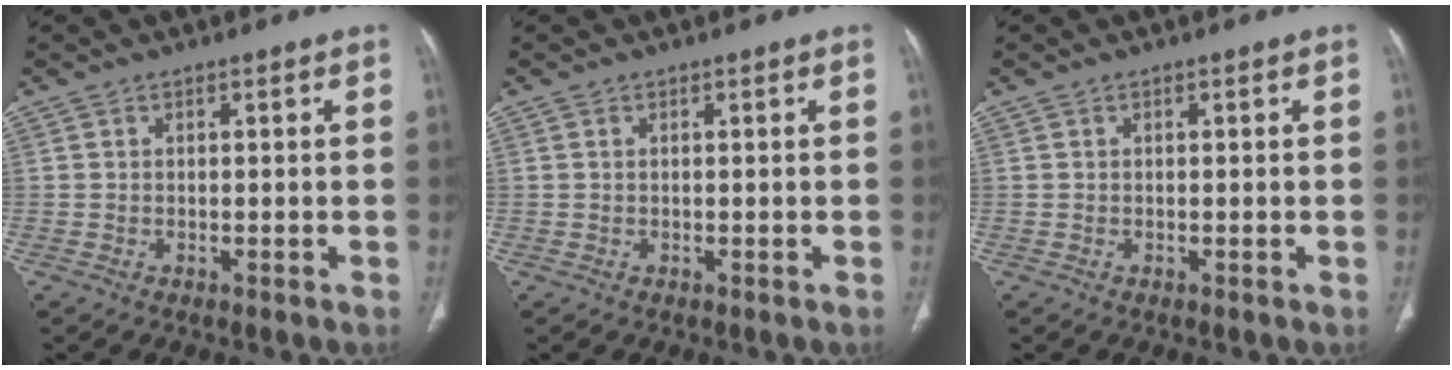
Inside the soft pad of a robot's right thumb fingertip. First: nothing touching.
{"total": 0.0}
{"total": 0.0}